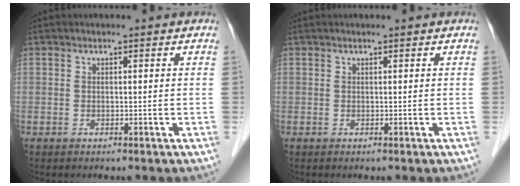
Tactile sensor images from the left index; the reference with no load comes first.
{"total": 1.8, "force": [1.5, 0.0, 1.1], "torque": [-0.016, 0.026, 0.027]}